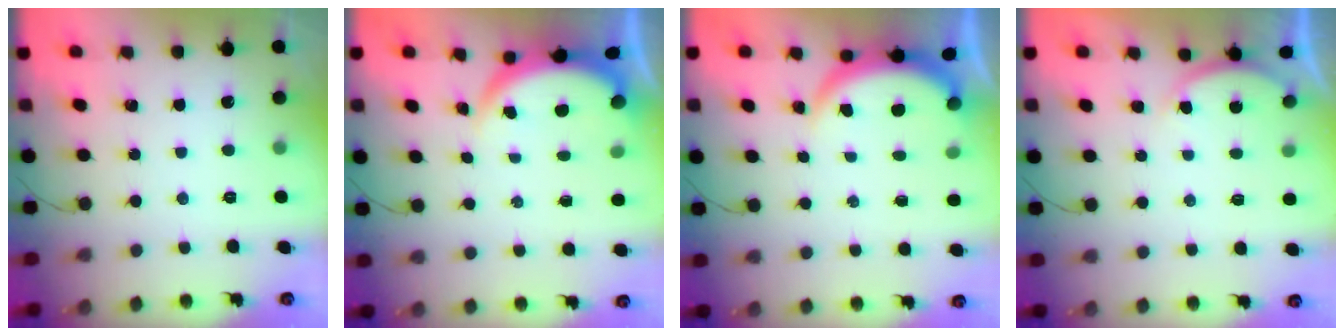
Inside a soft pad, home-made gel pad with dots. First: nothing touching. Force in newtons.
{"total": 3.9, "press": 3.9, "slide": 0.2}
{"total": 3.7, "press": 3.7, "slide": 0.1}
{"total": 3.0, "press": 3.0, "slide": 0.6}